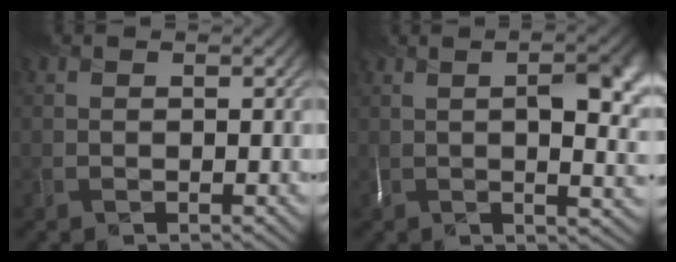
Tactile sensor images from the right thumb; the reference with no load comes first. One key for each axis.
{"total": 9.7, "fx": 1.4, "fy": 3.4, "fz": 8.9, "tx": -0.107, "ty": 0.008, "tz": 0.013}